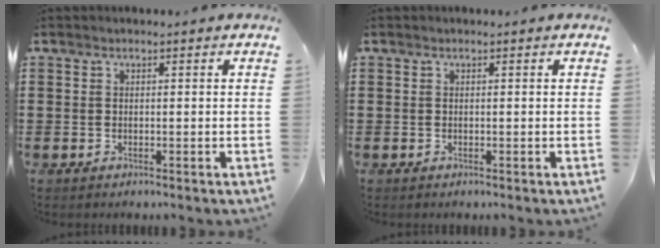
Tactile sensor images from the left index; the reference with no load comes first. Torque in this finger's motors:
{"motor_torque": [0.00, 0.00, 0.00, 0.01]}